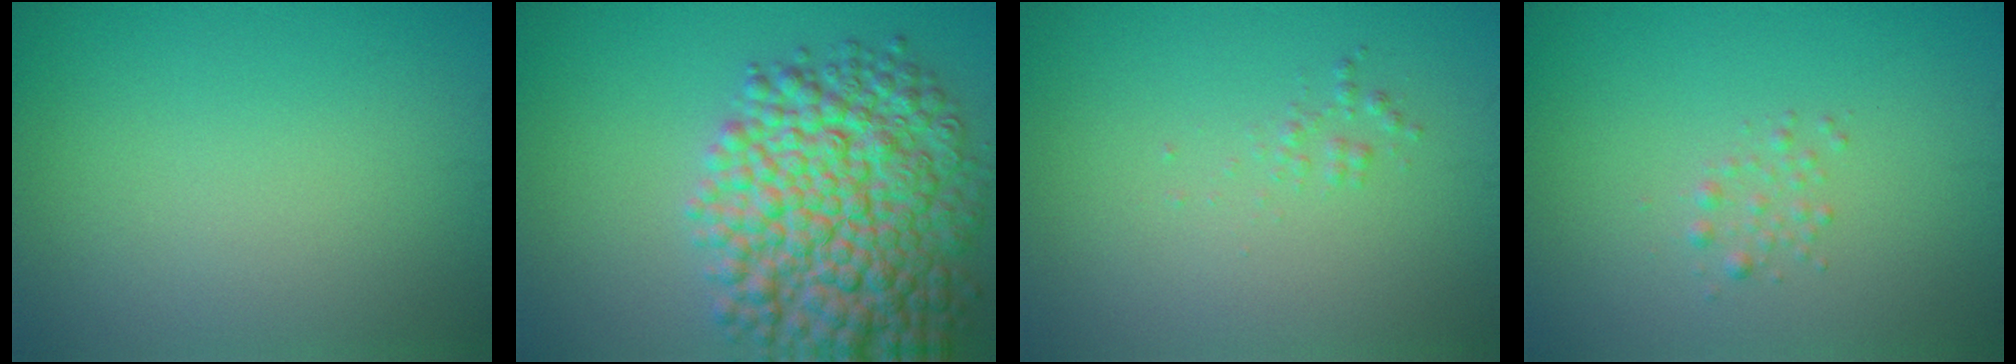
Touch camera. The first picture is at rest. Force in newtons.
{"total": 11.6, "press": 11.6, "slide": 0.3}
{"total": 0.7, "press": 0.7, "slide": 0.0}
{"total": 1.1, "press": 1.1, "slide": 0.0}